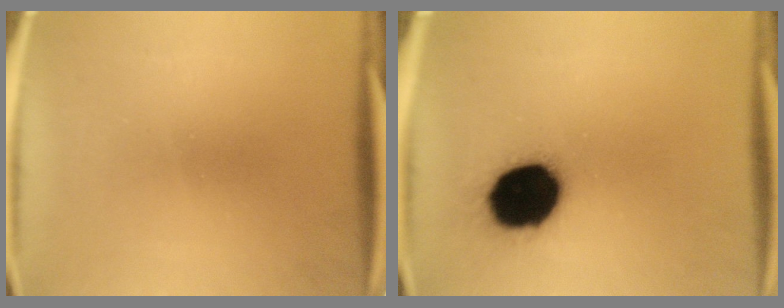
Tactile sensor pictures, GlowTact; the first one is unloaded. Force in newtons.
{"total": 19.6}